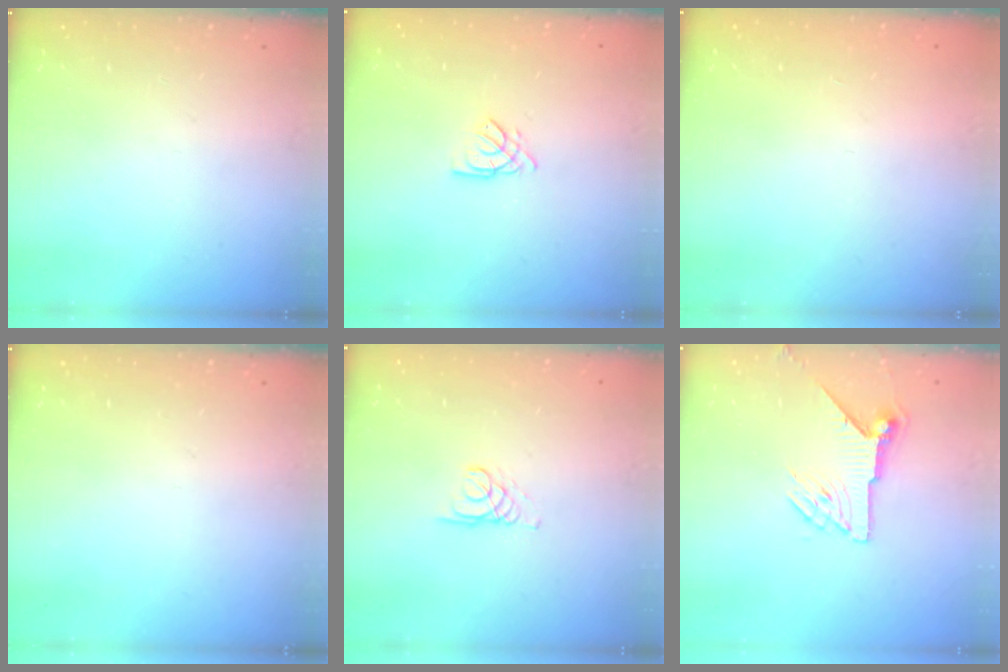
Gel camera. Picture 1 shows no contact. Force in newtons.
{"total": 2.6, "press": 2.6, "slide": 0.1}
{"total": 1.0, "press": 0.9, "slide": 0.2}
{"total": 0.0}
{"total": 1.4, "press": 1.3, "slide": 0.1}
{"total": 7.7, "press": 7.7, "slide": 0.3}